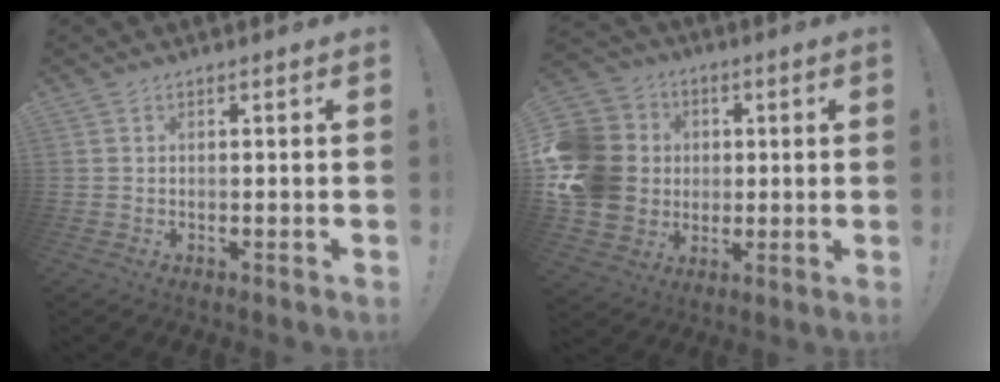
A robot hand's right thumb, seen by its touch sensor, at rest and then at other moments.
{"total": 17.1, "force": [0.5, 15.0, 8.1], "torque": [-0.154, 0.007, 0.029]}